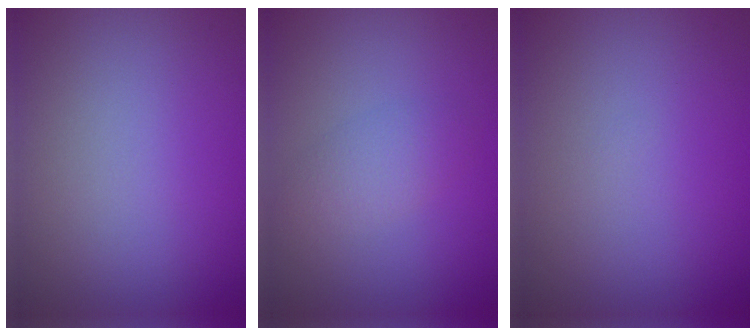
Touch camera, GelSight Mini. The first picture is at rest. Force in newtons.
{"total": 2.1, "press": 2.1, "slide": 0.1}
{"total": 0.0}